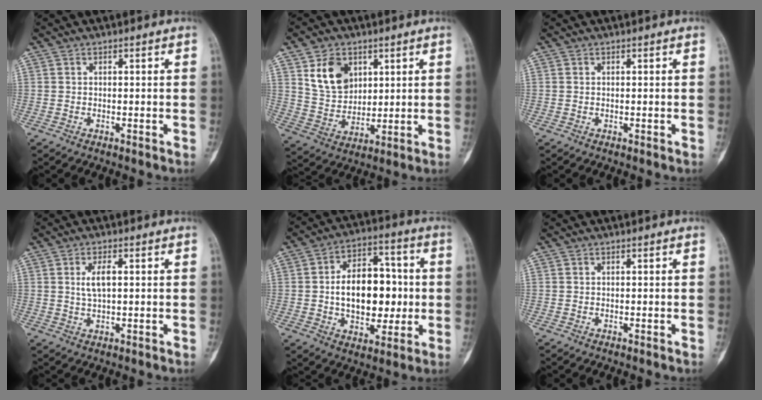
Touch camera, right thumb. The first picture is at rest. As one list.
[{"total": 10.1, "force": [4.3, 7.2, 5.5], "torque": [-0.075, -0.025, 0.092]}, {"total": 0.0}, {"total": 3.9, "force": [0.8, 1.4, 3.5], "torque": [-0.068, -0.001, 0.017]}, {"total": 16.7, "force": [-0.1, 10.8, 12.8], "torque": [-0.159, 0.027, 0.003]}, {"total": 0.0}]